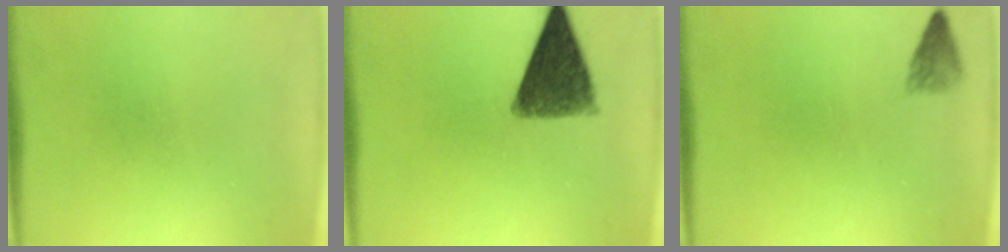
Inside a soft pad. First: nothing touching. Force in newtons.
{"total": 10.1}
{"total": 1.8}